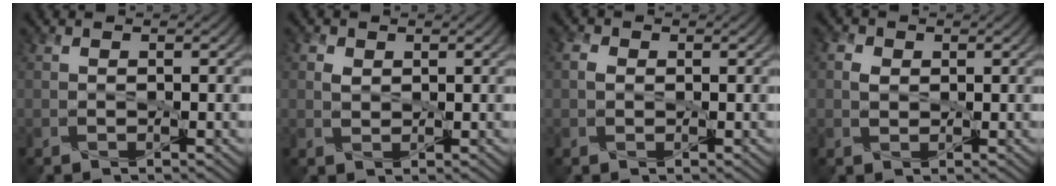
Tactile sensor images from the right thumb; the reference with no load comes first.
{"total": 1.5, "force": [0.4, 1.2, 0.8], "torque": [-0.023, 0.002, 0.005]}
{"total": 1.4, "force": [-0.1, 1.2, 0.8], "torque": [-0.024, 0.001, -0.008]}
{"total": 1.8, "force": [0.1, 1.5, 1.0], "torque": [-0.028, 0.001, -0.004]}